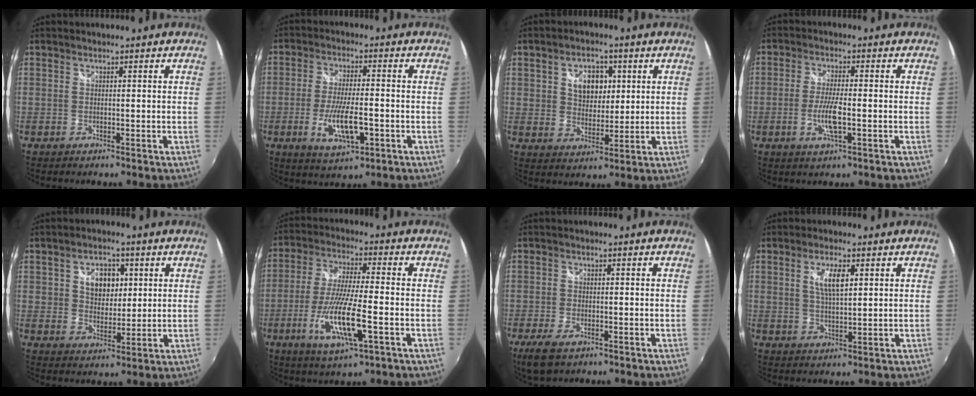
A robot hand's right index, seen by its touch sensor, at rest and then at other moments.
{"total": 9.5, "force": [-3.1, 2.8, 8.5], "torque": [-0.166, -0.016, -0.051]}
{"total": 8.4, "force": [2.6, 6.0, 5.3], "torque": [-0.089, 0.012, 0.046]}
{"total": 5.9, "force": [-1.6, 1.1, 5.5], "torque": [-0.111, -0.008, -0.031]}
{"total": 8.3, "force": [2.4, 6.1, 5.1], "torque": [-0.089, 0.012, 0.043]}
{"total": 13.8, "force": [-4.9, 2.6, 12.7], "torque": [-0.258, -0.022, -0.088]}
{"total": 5.8, "force": [-3.7, 2.6, 3.6], "torque": [-0.089, -0.019, -0.067]}
{"total": 5.4, "force": [1.8, 1.8, 4.7], "torque": [-0.085, 0.000, 0.035]}